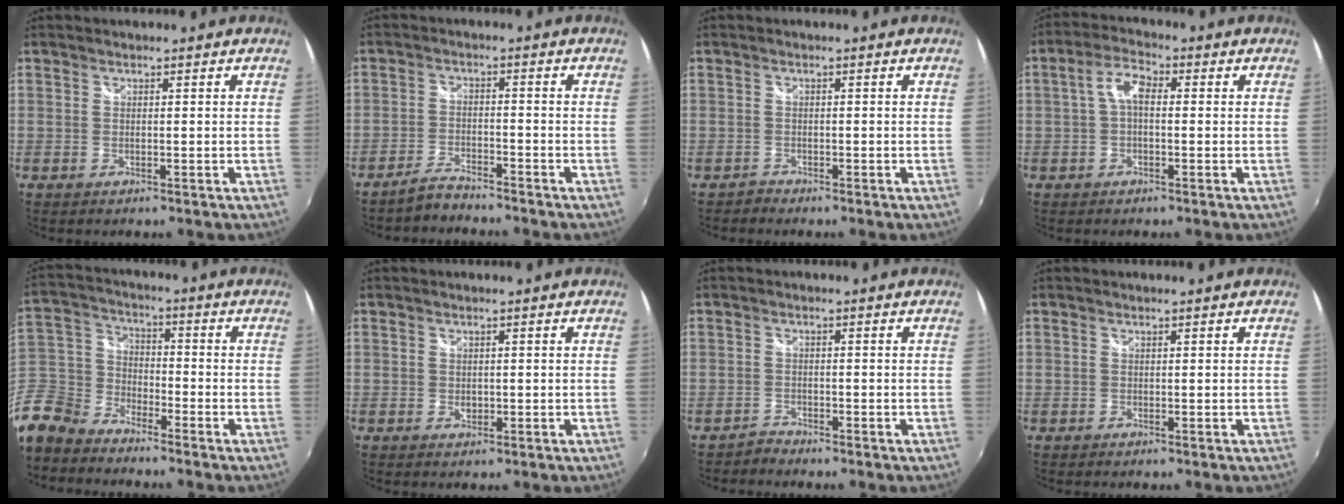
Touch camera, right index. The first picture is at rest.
{"total": 4.2, "force": [-4.0, 0.6, 1.1], "torque": [-0.040, 0.001, -0.074]}
{"total": 1.0, "force": [-0.9, 0.3, -0.3], "torque": [0.004, 0.002, -0.019]}
{"total": 4.6, "force": [0.0, 2.4, 4.0], "torque": [-0.080, 0.017, -0.001]}
{"total": 14.7, "force": [-10.7, 8.6, 5.1], "torque": [-0.154, 0.009, -0.222]}
{"total": 1.2, "force": [-0.1, 1.0, 0.6], "torque": [-0.009, -0.001, -0.002]}
{"total": 1.7, "force": [-1.6, 0.3, -0.3], "torque": [0.002, 0.002, -0.034]}
{"total": 0.0}